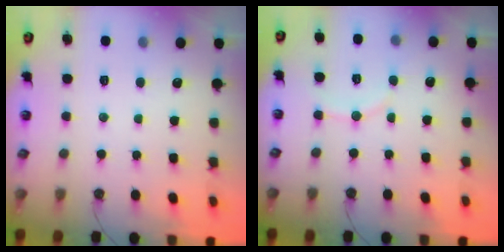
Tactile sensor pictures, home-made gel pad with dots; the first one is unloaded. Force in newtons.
{"total": 5.3, "press": 5.2, "slide": 1.3}